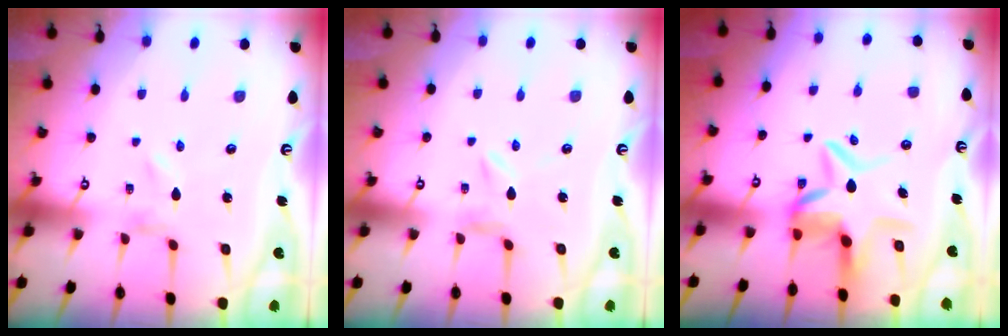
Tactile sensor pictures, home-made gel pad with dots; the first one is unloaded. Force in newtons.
{"total": 4.1, "press": 4.0, "slide": 0.4}
{"total": 8.9, "press": 8.3, "slide": 3.0}